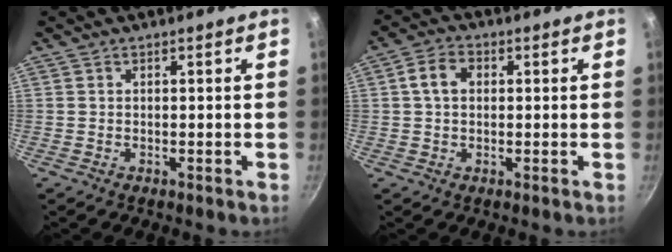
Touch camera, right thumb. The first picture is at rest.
{"total": 5.0, "force": [0.8, 3.7, 3.3], "torque": [-0.051, 0.012, 0.008]}